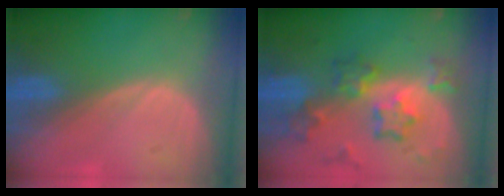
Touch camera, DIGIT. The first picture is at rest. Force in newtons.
{"total": 8.7, "press": 7.6, "slide": 4.2}